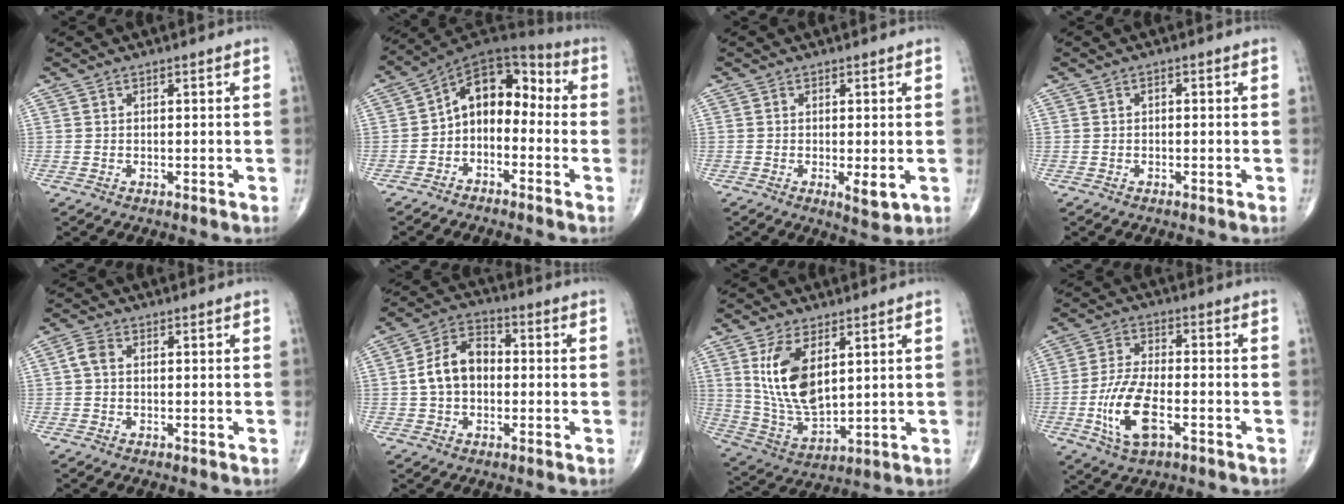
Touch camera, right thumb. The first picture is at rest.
{"total": 11.6, "force": [-1.8, 7.8, 8.4], "torque": [-0.096, 0.064, -0.049]}
{"total": 3.7, "force": [-0.7, 1.2, 3.4], "torque": [-0.052, -0.012, -0.009]}
{"total": 0.6, "force": [-0.1, 0.4, 0.5], "torque": [-0.004, 0.002, -0.006]}
{"total": 2.5, "force": [0.1, 1.7, 1.8], "torque": [-0.038, 0.007, -0.001]}
{"total": 9.5, "force": [-0.3, 6.6, 6.8], "torque": [-0.113, 0.030, -0.016]}
{"total": 13.3, "force": [4.2, 6.6, 10.7], "torque": [-0.202, -0.023, 0.097]}
{"total": 11.5, "force": [-3.8, 5.0, 9.6], "torque": [-0.199, 0.013, -0.070]}